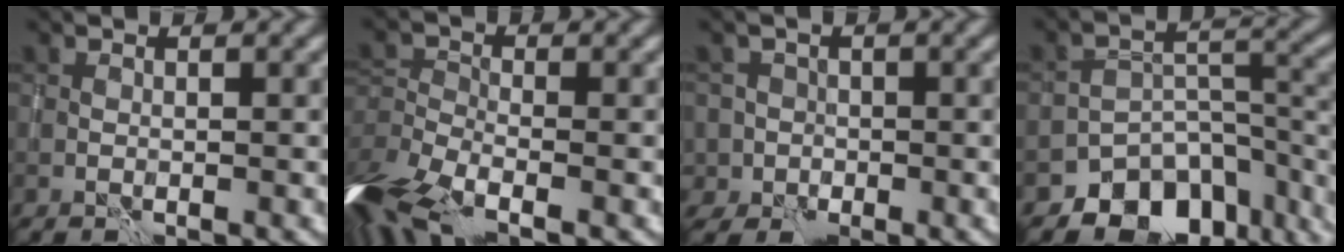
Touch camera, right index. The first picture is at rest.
{"total": 9.4, "force": [-6.3, 4.0, 5.7], "torque": [-0.113, -0.020, -0.103]}
{"total": 4.5, "force": [-1.9, 4.1, 0.4], "torque": [0.017, 0.000, -0.054]}
{"total": 9.3, "force": [-6.3, 5.9, 3.4], "torque": [-0.040, -0.019, -0.096]}